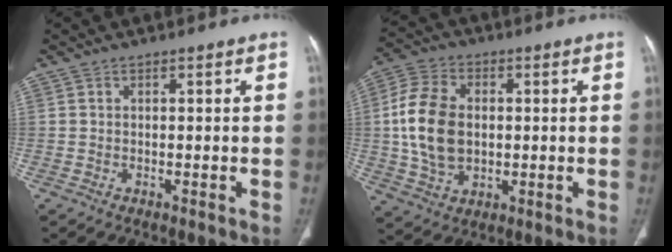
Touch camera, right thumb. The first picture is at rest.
{"total": 13.7, "force": [0.5, 9.3, 10.0], "torque": [-0.188, 0.008, 0.012]}